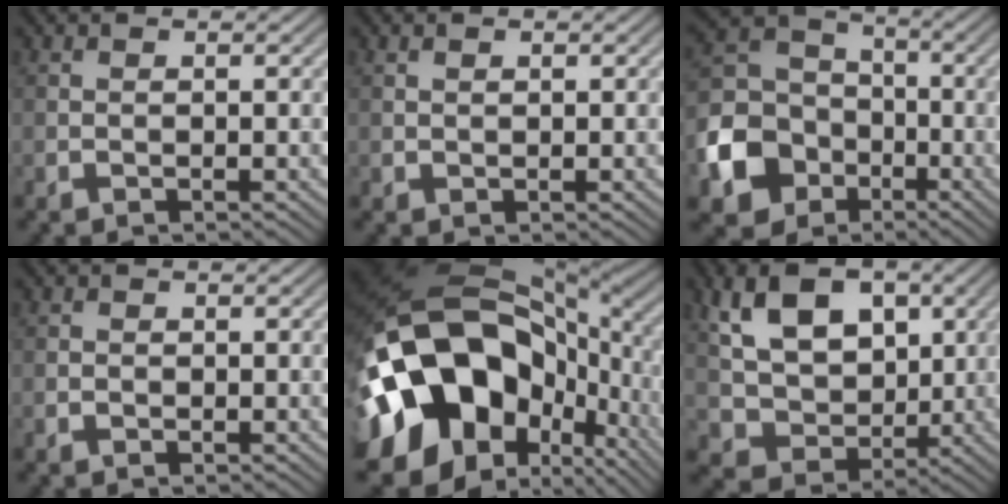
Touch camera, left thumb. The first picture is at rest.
{"total": 0.6, "force": [0.4, 0.3, 0.4], "torque": [-0.007, 0.001, 0.007]}
{"total": 10.9, "force": [-4.0, 8.8, 4.9], "torque": [-0.136, -0.014, -0.094]}
{"total": 0.6, "force": [-0.3, 0.4, 0.4], "torque": [-0.006, -0.001, -0.006]}
{"total": 22.8, "force": [-3.3, 15.6, 16.3], "torque": [-0.352, -0.041, -0.027]}
{"total": 9.7, "force": [2.3, 7.0, 6.3], "torque": [-0.134, -0.014, 0.042]}